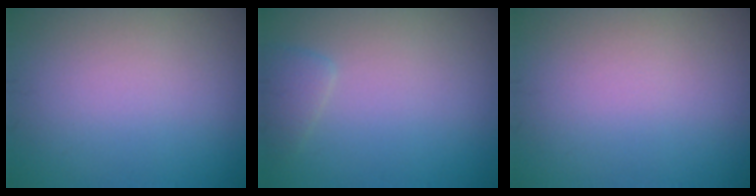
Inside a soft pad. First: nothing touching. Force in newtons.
{"total": 1.3, "press": 1.3, "slide": 0.1}
{"total": 0.0}